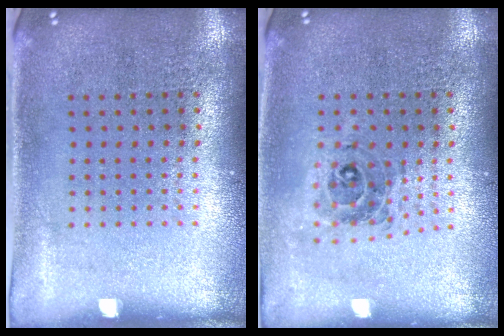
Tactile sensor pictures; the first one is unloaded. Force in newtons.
{"total": 0.7, "press": 0.7, "slide": 0.1}